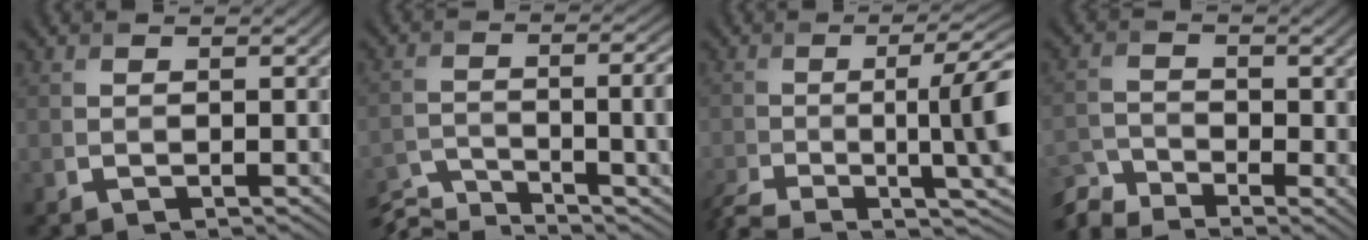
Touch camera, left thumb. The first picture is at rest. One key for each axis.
{"total": 11.1, "fx": -7.7, "fy": 2.6, "fz": 7.5, "tx": -0.122, "ty": -0.013, "tz": -0.133}
{"total": 14.3, "fx": -5.0, "fy": 3.8, "fz": 12.9, "tx": -0.196, "ty": -0.009, "tz": -0.081}
{"total": 6.3, "fx": -4.7, "fy": 2.5, "fz": 3.3, "tx": -0.073, "ty": -0.020, "tz": -0.101}